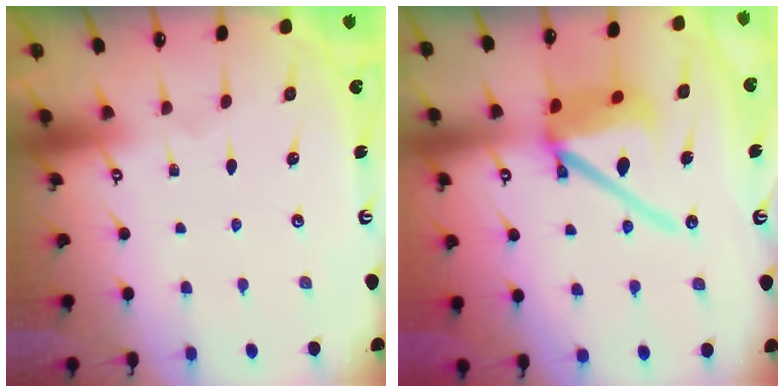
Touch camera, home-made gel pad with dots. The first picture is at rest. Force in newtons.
{"total": 14.9, "press": 14.7, "slide": 2.4}